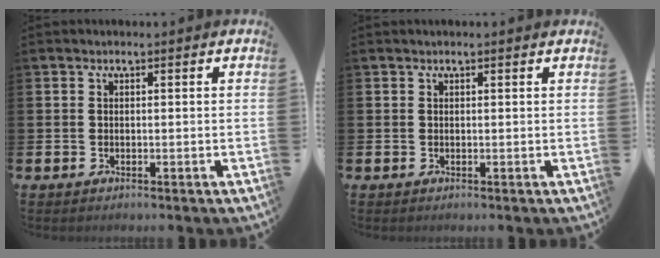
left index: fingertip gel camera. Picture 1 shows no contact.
{"total": 0.0}